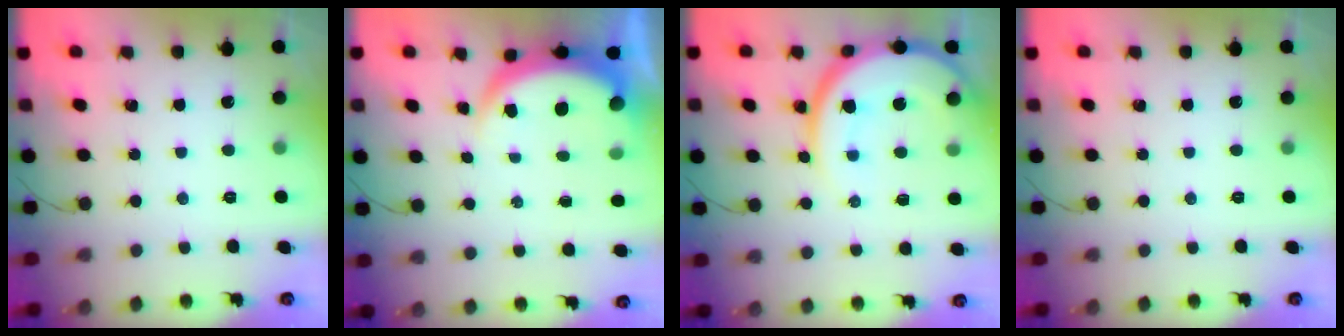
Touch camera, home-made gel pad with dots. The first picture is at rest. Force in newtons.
{"total": 6.4, "press": 6.3, "slide": 1.0}
{"total": 14.5, "press": 14.5, "slide": 1.1}
{"total": 0.0}